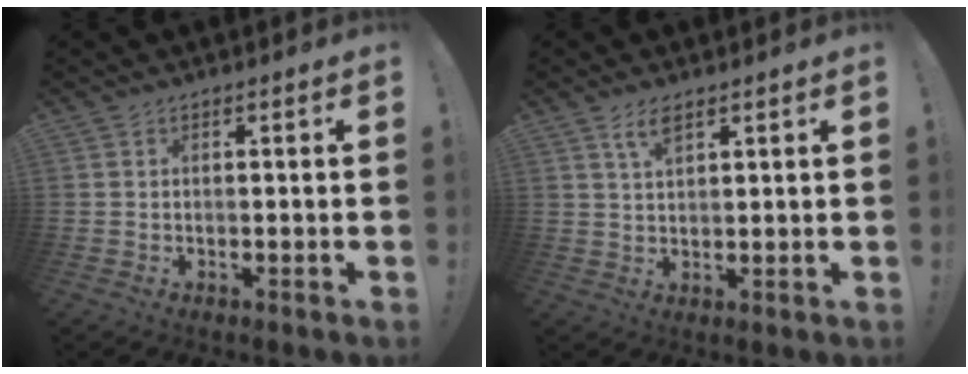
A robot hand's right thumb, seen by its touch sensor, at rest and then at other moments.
{"total": 4.4, "force": [2.9, 1.5, 3.1], "torque": [-0.050, -0.011, 0.049]}